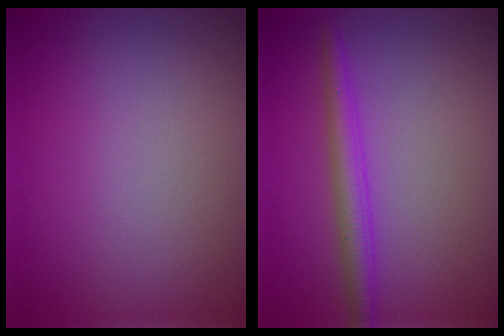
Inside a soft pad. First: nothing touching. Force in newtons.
{"total": 2.7, "press": 2.7, "slide": 0.1}